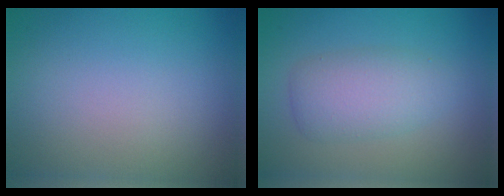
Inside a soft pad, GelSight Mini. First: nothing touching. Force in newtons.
{"total": 3.8, "press": 3.8, "slide": 0.1}